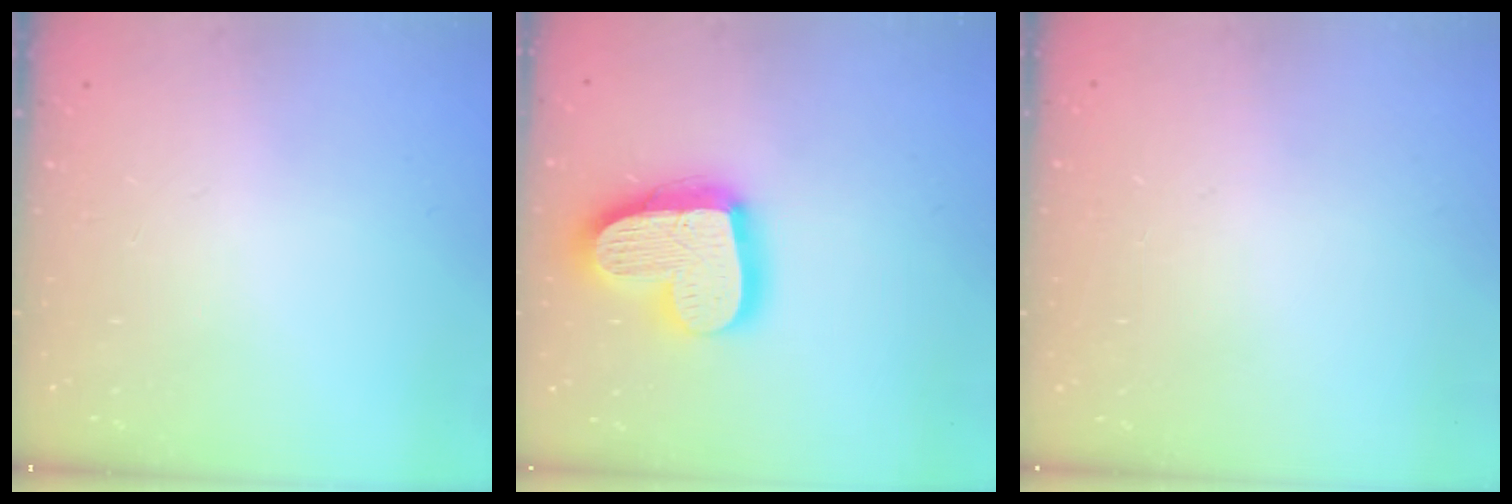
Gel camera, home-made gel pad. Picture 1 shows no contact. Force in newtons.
{"total": 21.1, "press": 21.0, "slide": 1.8}
{"total": 0.0}